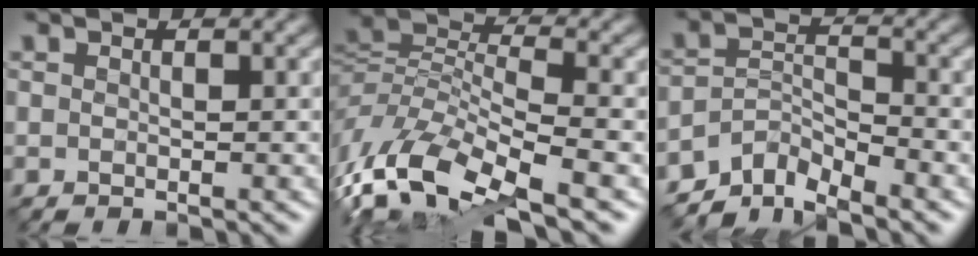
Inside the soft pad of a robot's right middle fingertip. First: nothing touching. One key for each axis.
{"total": 11.4, "fx": -6.0, "fy": 4.5, "fz": 8.5, "tx": -0.182, "ty": -0.007, "tz": -0.123}
{"total": 4.1, "fx": -3.8, "fy": 1.0, "fz": 1.1, "tx": -0.015, "ty": -0.002, "tz": -0.077}